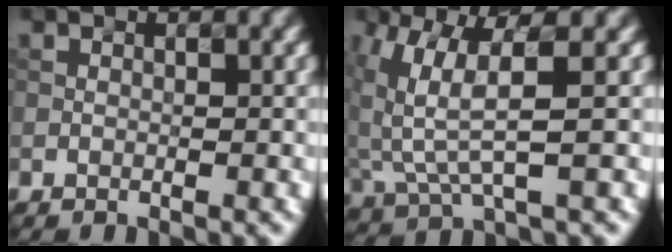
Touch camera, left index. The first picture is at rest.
{"total": 5.5, "force": [1.8, 1.7, 4.9], "torque": [-0.130, 0.000, 0.046]}